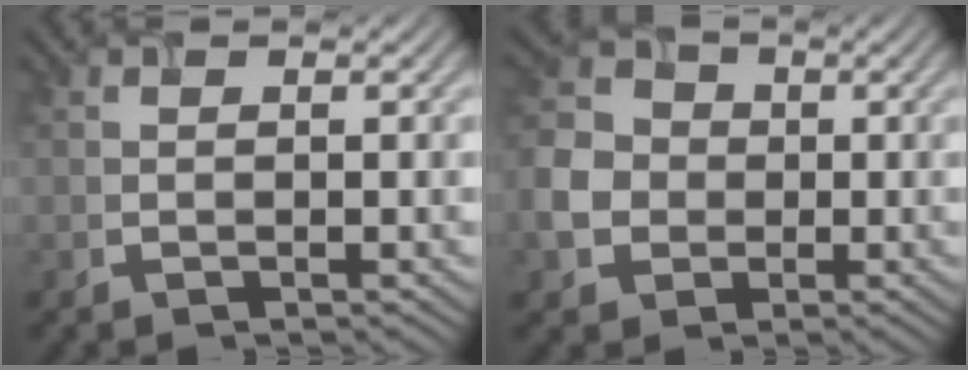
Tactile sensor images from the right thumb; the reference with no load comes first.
{"total": 6.1, "force": [-1.0, 5.4, 2.8], "torque": [-0.077, 0.001, -0.034]}